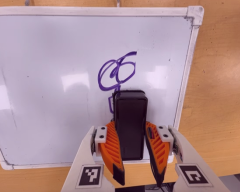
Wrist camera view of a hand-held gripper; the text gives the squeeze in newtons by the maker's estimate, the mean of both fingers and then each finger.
{"total": 12.8, "left": 11.6, "right": 14.0}